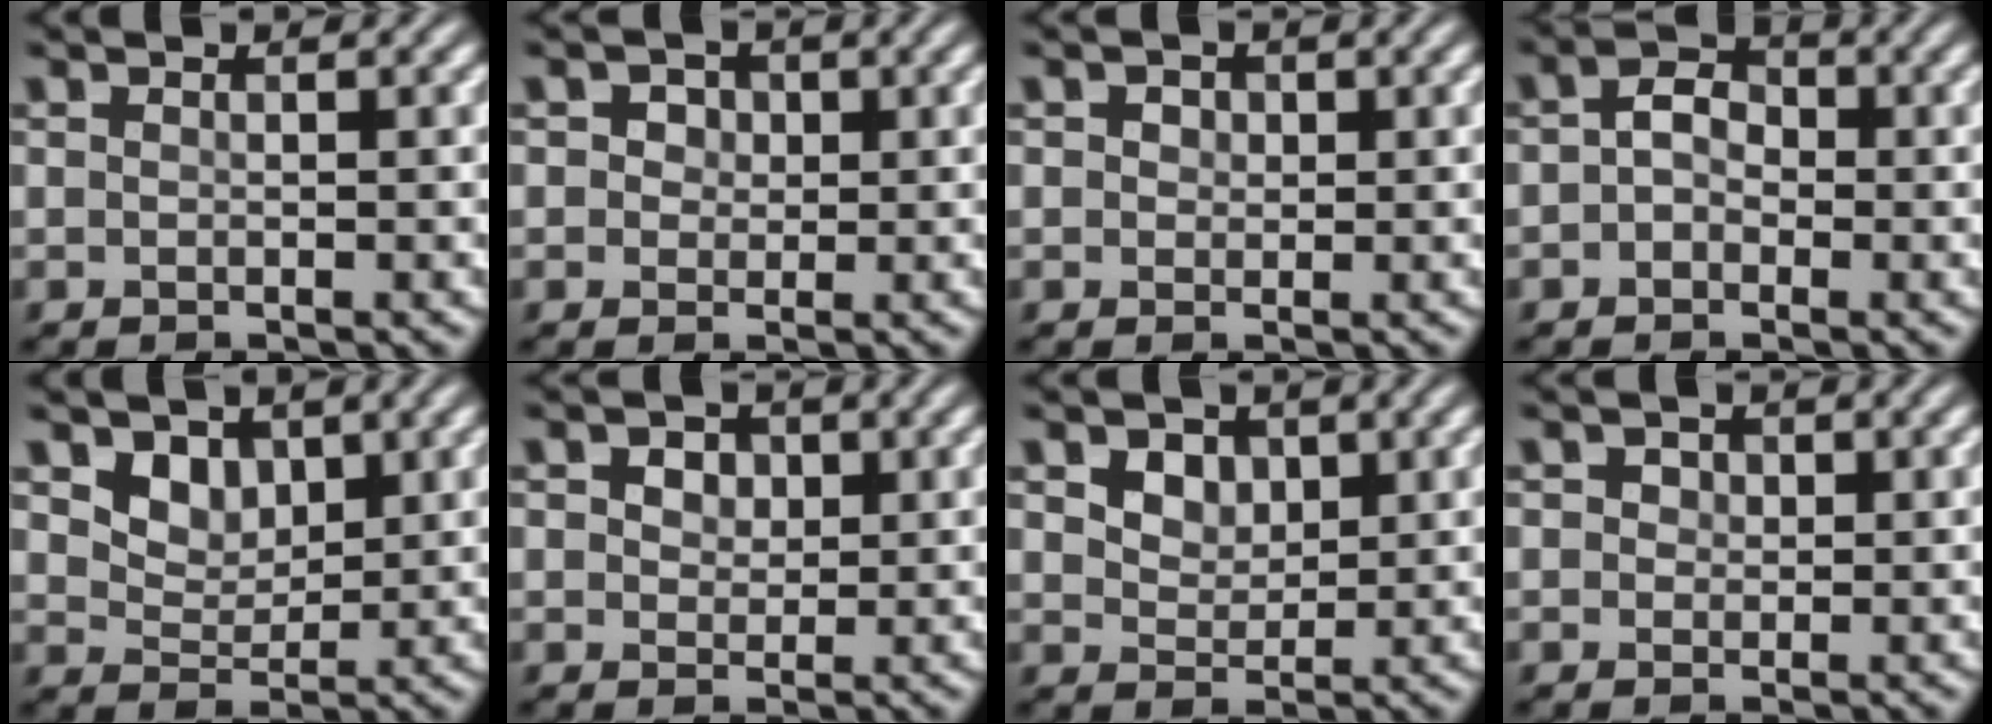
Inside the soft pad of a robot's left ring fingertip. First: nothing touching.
{"total": 2.4, "force": [1.0, 1.9, 1.1], "torque": [-0.014, 0.008, 0.003]}
{"total": 1.4, "force": [0.6, 1.1, 0.6], "torque": [-0.006, 0.003, 0.001]}
{"total": 2.6, "force": [-0.2, 2.0, 1.6], "torque": [-0.027, 0.005, -0.014]}
{"total": 3.9, "force": [2.1, 2.7, 1.8], "torque": [-0.050, -0.019, 0.053]}
{"total": 3.3, "force": [1.6, 2.3, 1.8], "torque": [-0.031, 0.010, 0.009]}
{"total": 3.8, "force": [2.0, 2.6, 1.9], "torque": [-0.051, 0.000, 0.038]}
{"total": 1.4, "force": [0.5, 1.1, 0.6], "torque": [-0.004, 0.003, 0.000]}